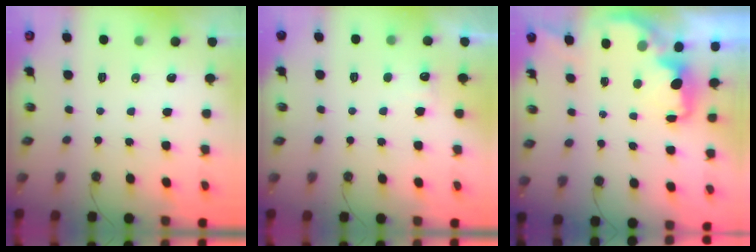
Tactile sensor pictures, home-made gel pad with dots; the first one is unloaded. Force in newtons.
{"total": 6.0, "press": 5.8, "slide": 1.2}
{"total": 2.4, "press": 2.2, "slide": 0.8}